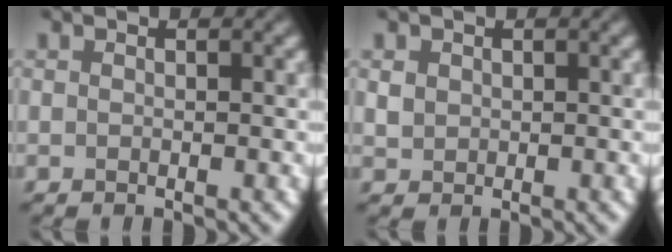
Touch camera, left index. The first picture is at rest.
{"total": 1.2, "force": [0.2, 1.1, 0.4], "torque": [-0.006, -0.001, 0.005]}